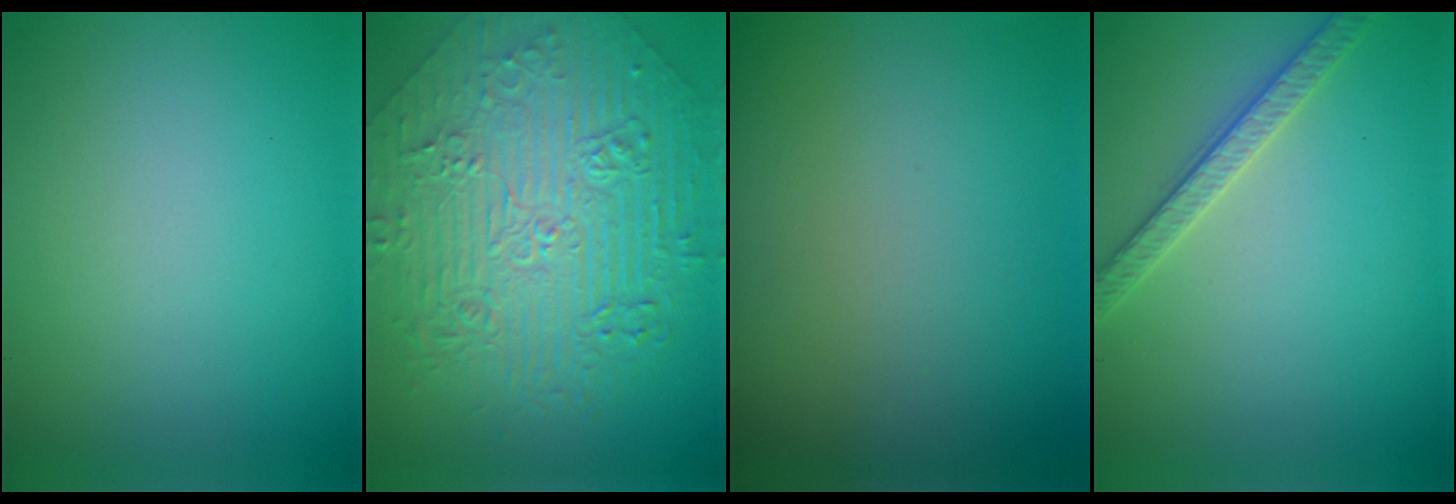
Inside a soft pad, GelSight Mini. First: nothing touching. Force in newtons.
{"total": 10.5, "press": 7.7, "slide": 7.1}
{"total": 0.0}
{"total": 2.6, "press": 2.5, "slide": 0.5}